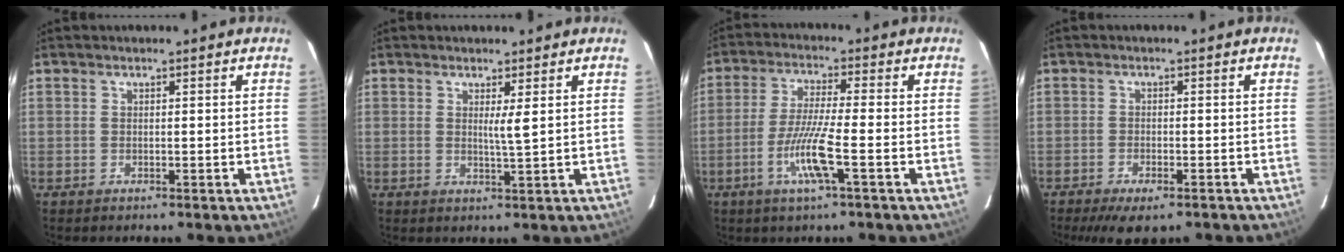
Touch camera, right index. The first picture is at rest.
{"total": 2.0, "force": [0.7, -0.4, 1.9], "torque": [-0.035, -0.008, 0.013]}
{"total": 8.2, "force": [-3.0, -0.3, 7.6], "torque": [-0.151, -0.011, -0.060]}
{"total": 6.0, "force": [-4.5, 2.0, 3.5], "torque": [-0.047, -0.008, -0.066]}